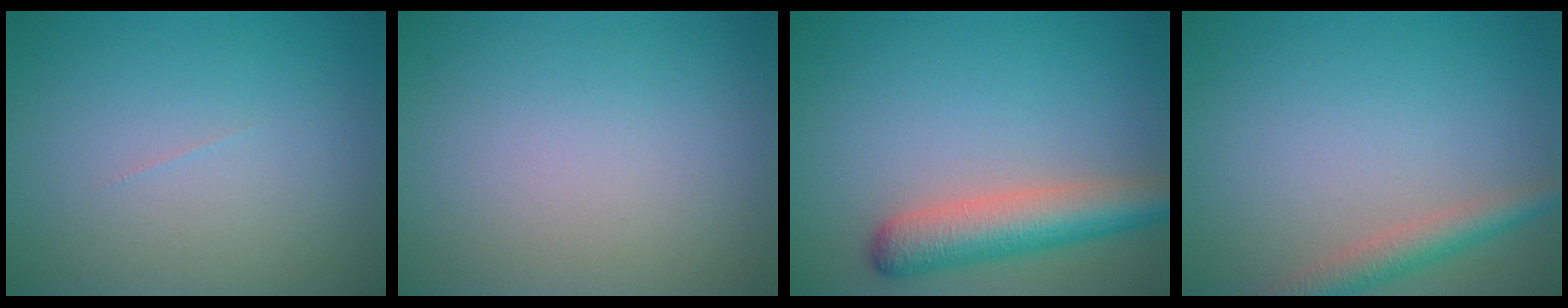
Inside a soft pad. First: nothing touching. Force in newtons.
{"total": 0.0}
{"total": 5.5, "press": 5.5, "slide": 0.2}
{"total": 3.0, "press": 2.9, "slide": 0.1}